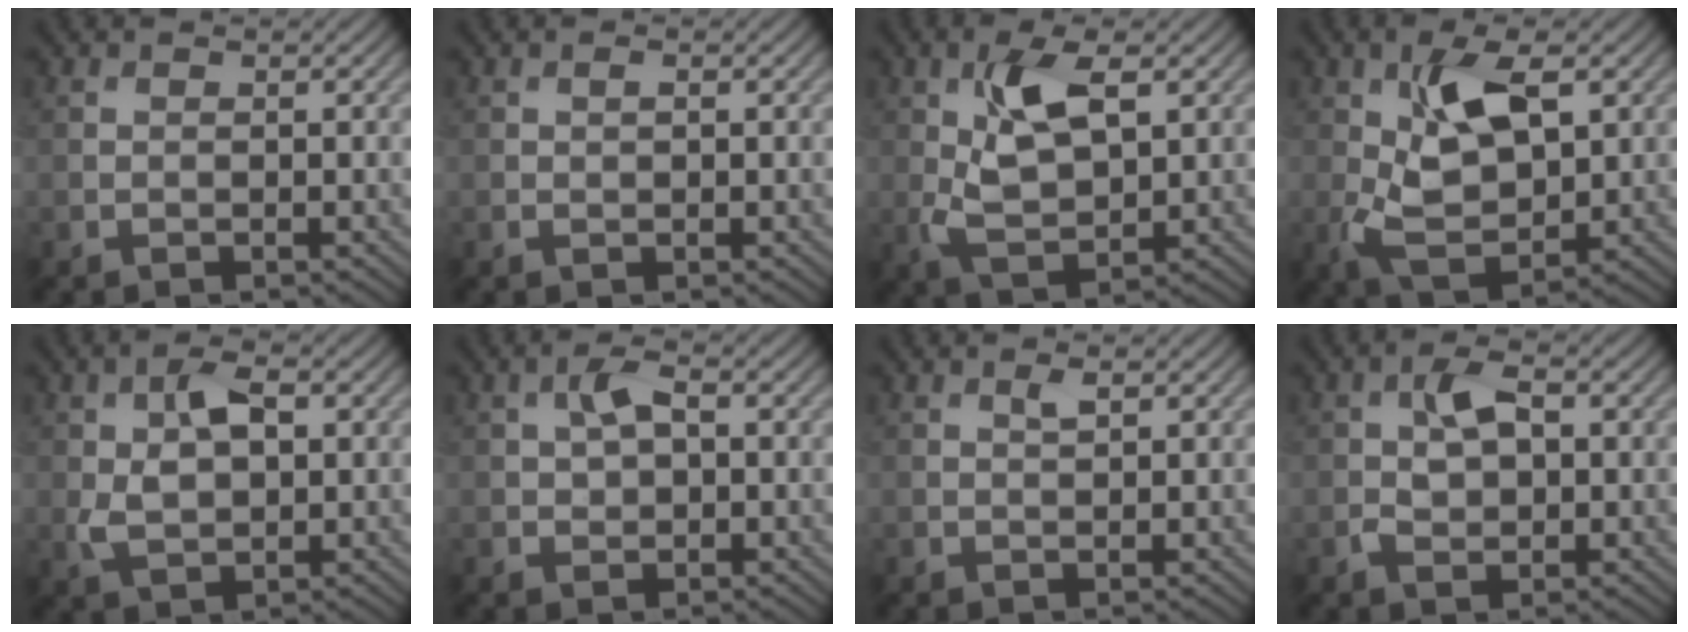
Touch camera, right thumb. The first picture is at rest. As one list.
[{"total": 0.9, "force": [0.2, 0.4, 0.7], "torque": [-0.013, 0.000, 0.003]}, {"total": 7.7, "force": [2.0, 3.6, 6.5], "torque": [-0.140, -0.002, 0.038]}, {"total": 9.4, "force": [2.0, 4.9, 7.8], "torque": [-0.169, -0.001, 0.034]}, {"total": 5.9, "force": [1.0, 3.4, 4.7], "torque": [-0.098, 0.002, 0.019]}, {"total": 3.6, "force": [0.8, 2.1, 2.9], "torque": [-0.059, 0.008, 0.012]}, {"total": 1.1, "force": [0.6, 0.3, 0.8], "torque": [-0.019, -0.001, 0.013]}, {"total": 4.1, "force": [0.4, 2.5, 3.3], "torque": [-0.070, -0.001, 0.006]}]